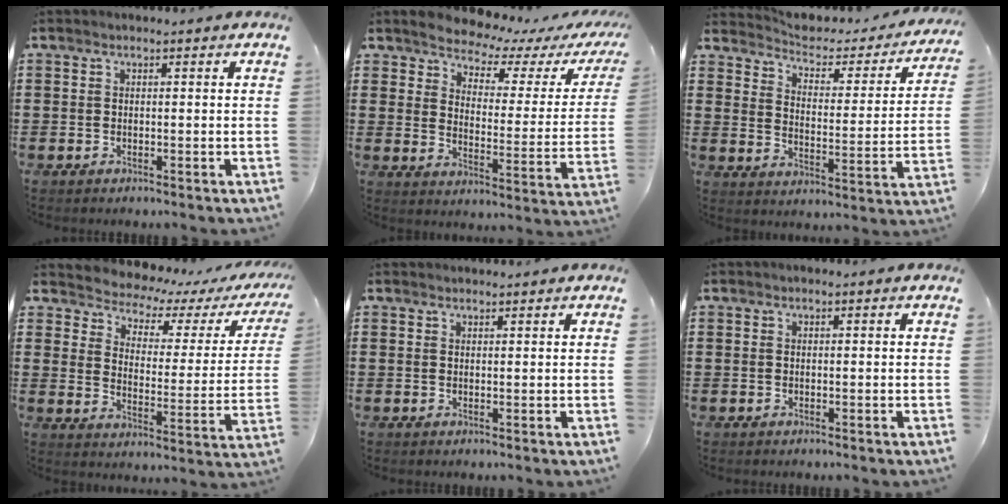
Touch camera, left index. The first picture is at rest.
{"total": 4.2, "force": [4.0, 0.7, 0.8], "torque": [-0.045, -0.029, 0.064]}
{"total": 3.2, "force": [2.9, 0.9, 1.1], "torque": [-0.042, -0.026, 0.040]}
{"total": 3.3, "force": [3.1, 1.1, 0.6], "torque": [-0.037, -0.028, 0.043]}
{"total": 1.1, "force": [1.1, 0.0, 0.1], "torque": [-0.004, -0.001, 0.021]}
{"total": 0.0}